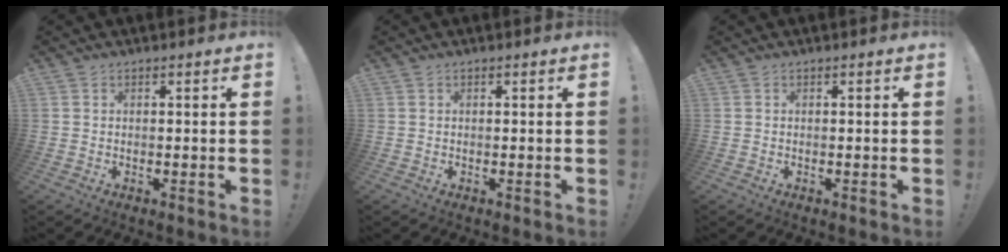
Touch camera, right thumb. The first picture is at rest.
{"total": 0.0}
{"total": 0.0}